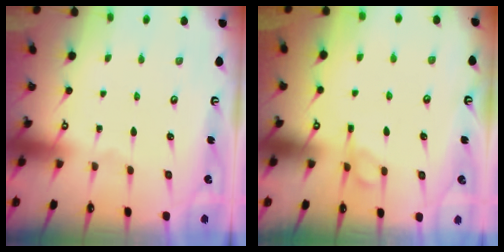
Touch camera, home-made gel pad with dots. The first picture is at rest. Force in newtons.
{"total": 5.8, "press": 5.7, "slide": 0.9}